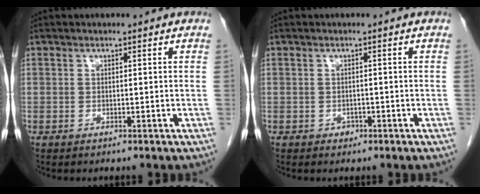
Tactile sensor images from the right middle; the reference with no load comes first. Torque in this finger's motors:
{"motor_torque": [0.20, 0.01, -0.02, -0.01]}